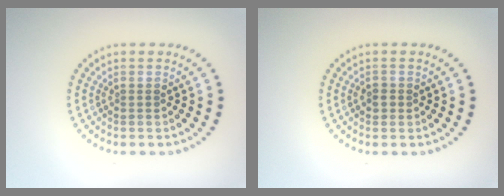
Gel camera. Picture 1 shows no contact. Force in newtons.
{"total": 1.1, "press": 1.1, "slide": 0.1}